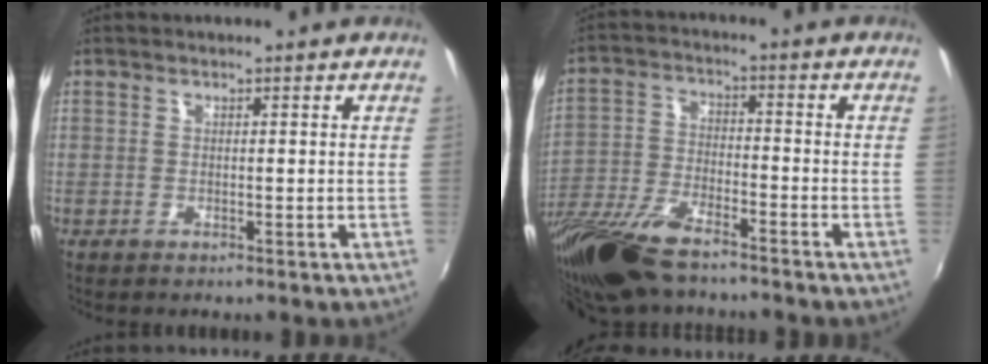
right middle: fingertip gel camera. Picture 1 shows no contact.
{"total": 17.7, "force": [-13.6, 5.5, 10.0], "torque": [-0.224, -0.042, -0.255]}